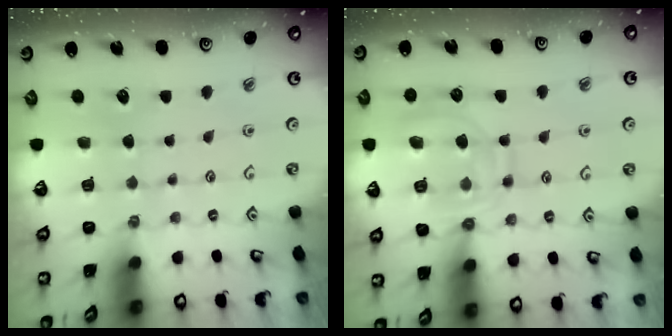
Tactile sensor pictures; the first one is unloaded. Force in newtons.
{"total": 14.5, "press": 14.5, "slide": 1.3}